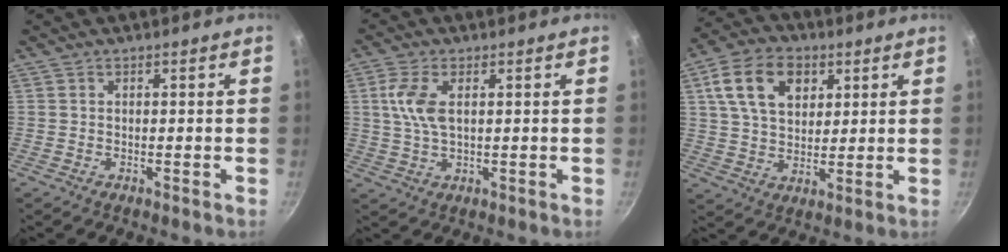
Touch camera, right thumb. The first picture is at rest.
{"total": 6.6, "force": [1.5, 3.2, 5.5], "torque": [-0.117, 0.005, 0.030]}
{"total": 13.2, "force": [4.8, 8.9, 8.5], "torque": [-0.131, -0.002, 0.080]}